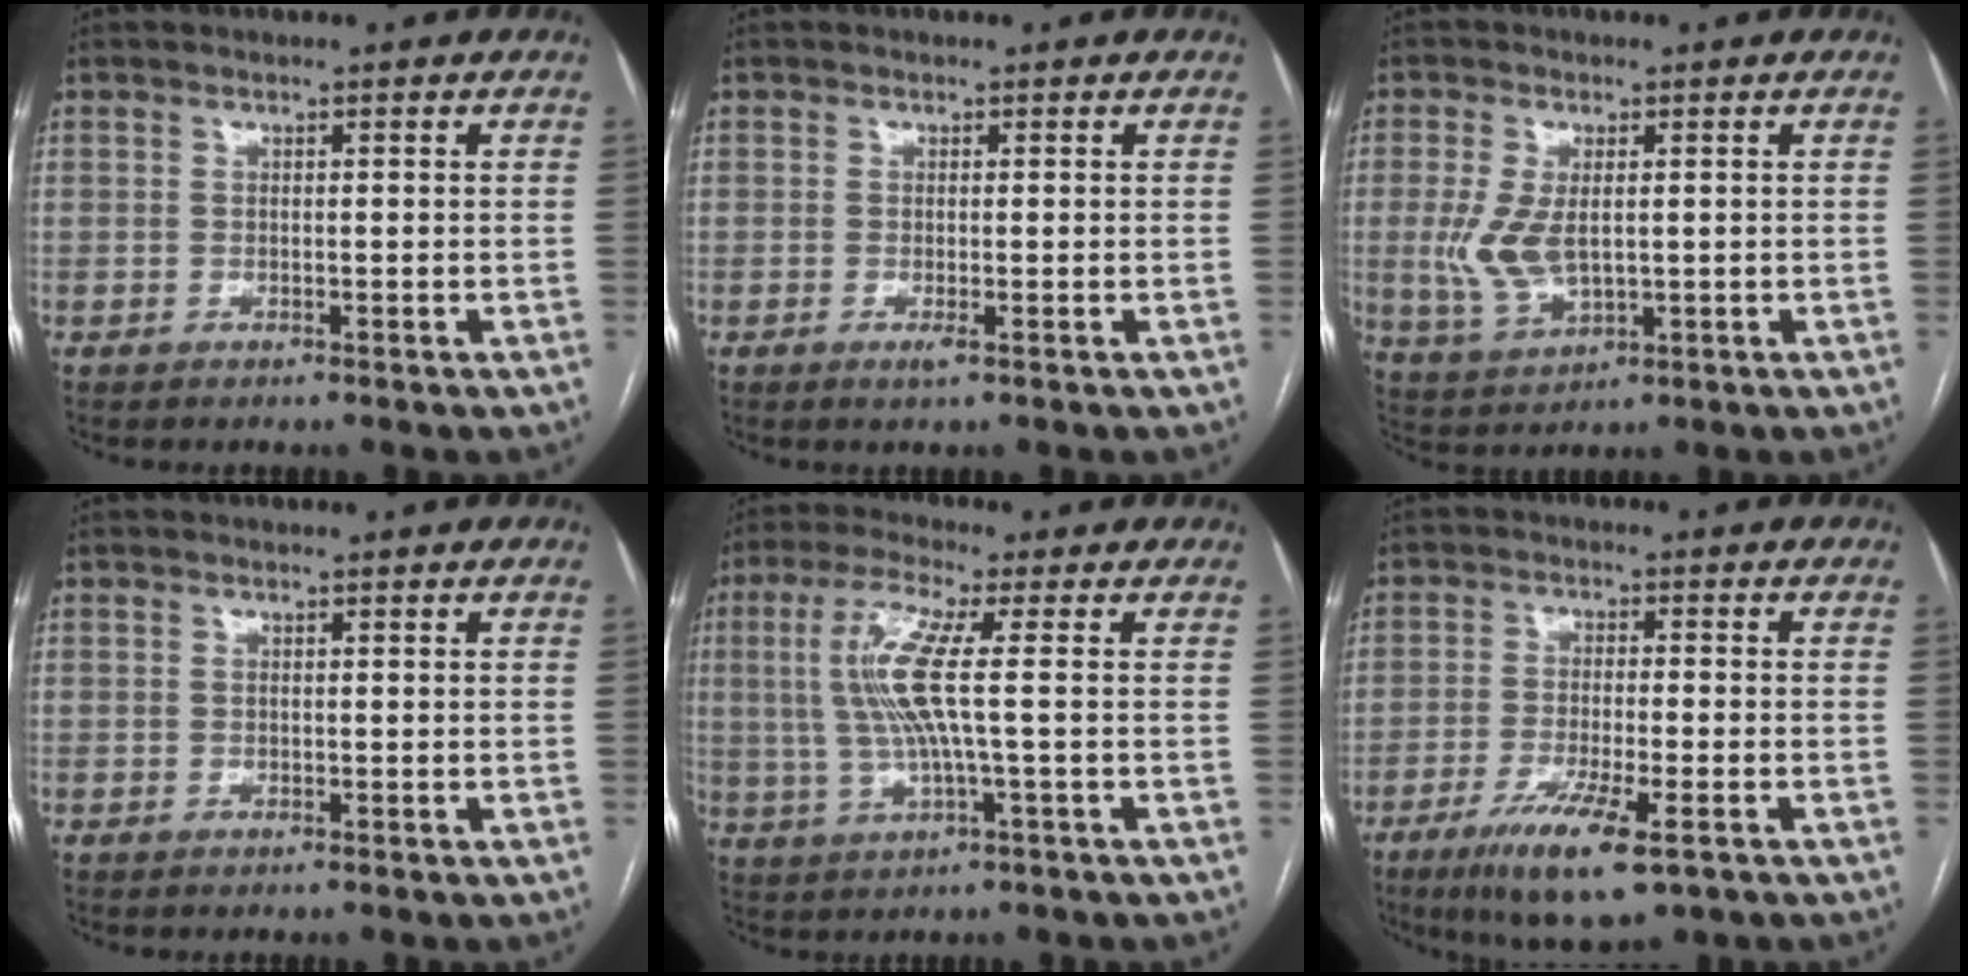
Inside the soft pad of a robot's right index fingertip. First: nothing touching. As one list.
[{"total": 1.3, "force": [-0.5, 0.0, 1.1], "torque": [-0.019, -0.004, -0.008]}, {"total": 7.2, "force": [0.2, 3.4, 6.4], "torque": [-0.145, -0.003, 0.012]}, {"total": 0.0}, {"total": 9.2, "force": [1.0, 0.1, 9.2], "torque": [-0.204, 0.007, 0.018]}, {"total": 10.0, "force": [-5.7, 1.6, 8.1], "torque": [-0.146, -0.024, -0.093]}]